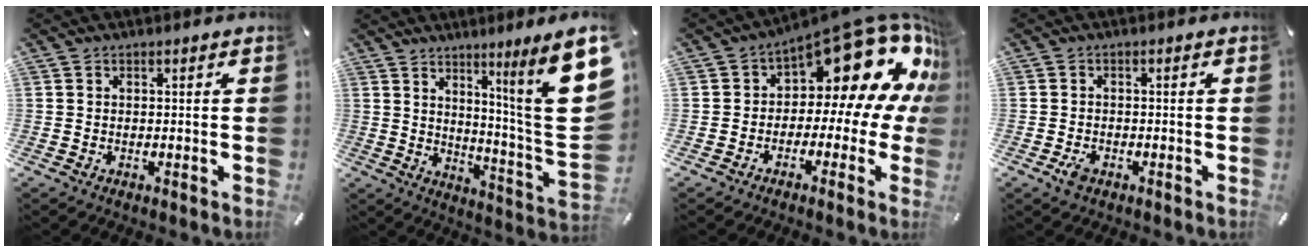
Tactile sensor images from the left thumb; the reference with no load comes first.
{"total": 15.7, "force": [7.2, 0.0, 13.9], "torque": [-0.207, -0.077, 0.094]}
{"total": 18.3, "force": [9.9, 9.3, 12.3], "torque": [-0.159, -0.089, 0.164]}
{"total": 2.2, "force": [-1.3, 1.3, 1.3], "torque": [-0.031, 0.002, -0.026]}